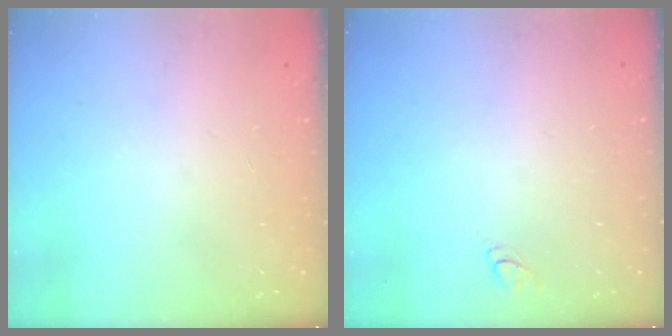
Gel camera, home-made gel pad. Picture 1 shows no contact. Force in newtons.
{"total": 3.0, "press": 3.0, "slide": 0.2}